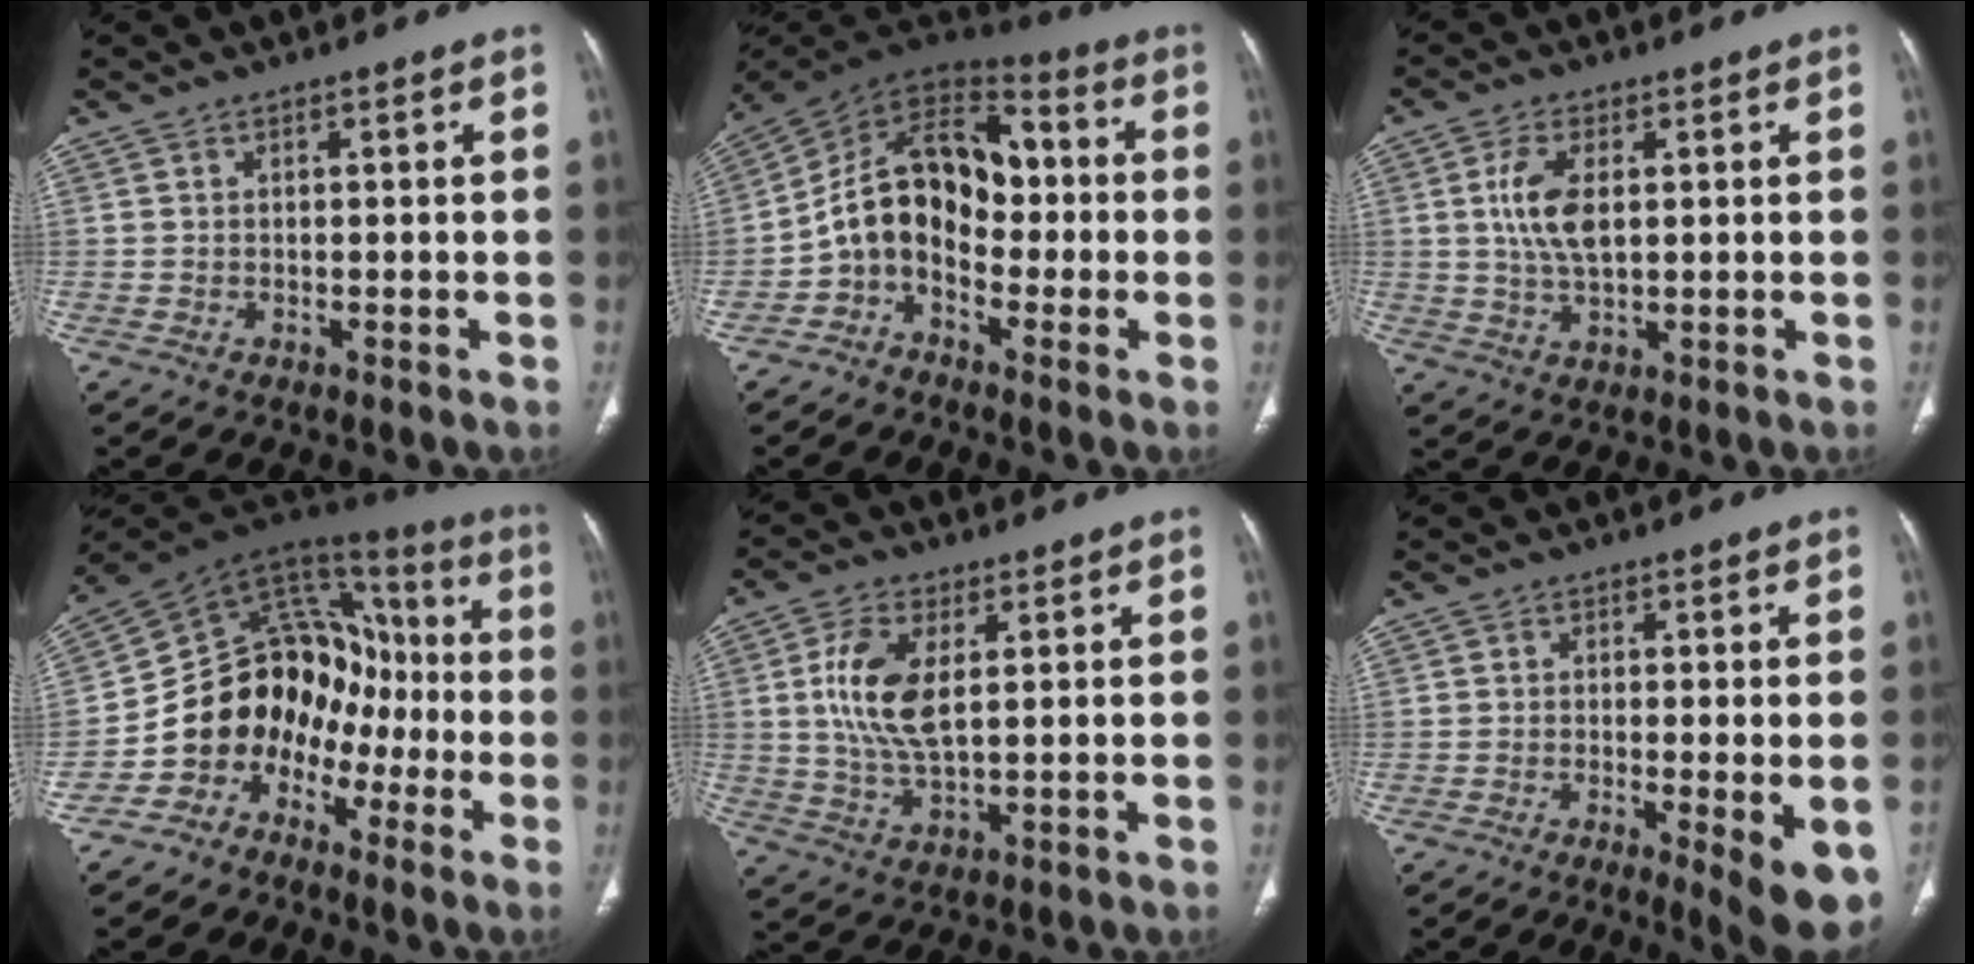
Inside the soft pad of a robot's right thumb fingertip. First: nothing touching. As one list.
[{"total": 13.9, "force": [-2.5, 9.6, 9.7], "torque": [-0.139, 0.066, -0.058]}, {"total": 7.3, "force": [1.3, 3.6, 6.3], "torque": [-0.130, -0.005, 0.025]}, {"total": 16.0, "force": [-6.4, 12.4, 7.9], "torque": [-0.071, 0.115, -0.120]}, {"total": 10.2, "force": [2.1, 4.9, 8.7], "torque": [-0.178, -0.009, 0.042]}, {"total": 9.0, "force": [-3.2, 2.0, 8.1], "torque": [-0.105, -0.019, -0.045]}]